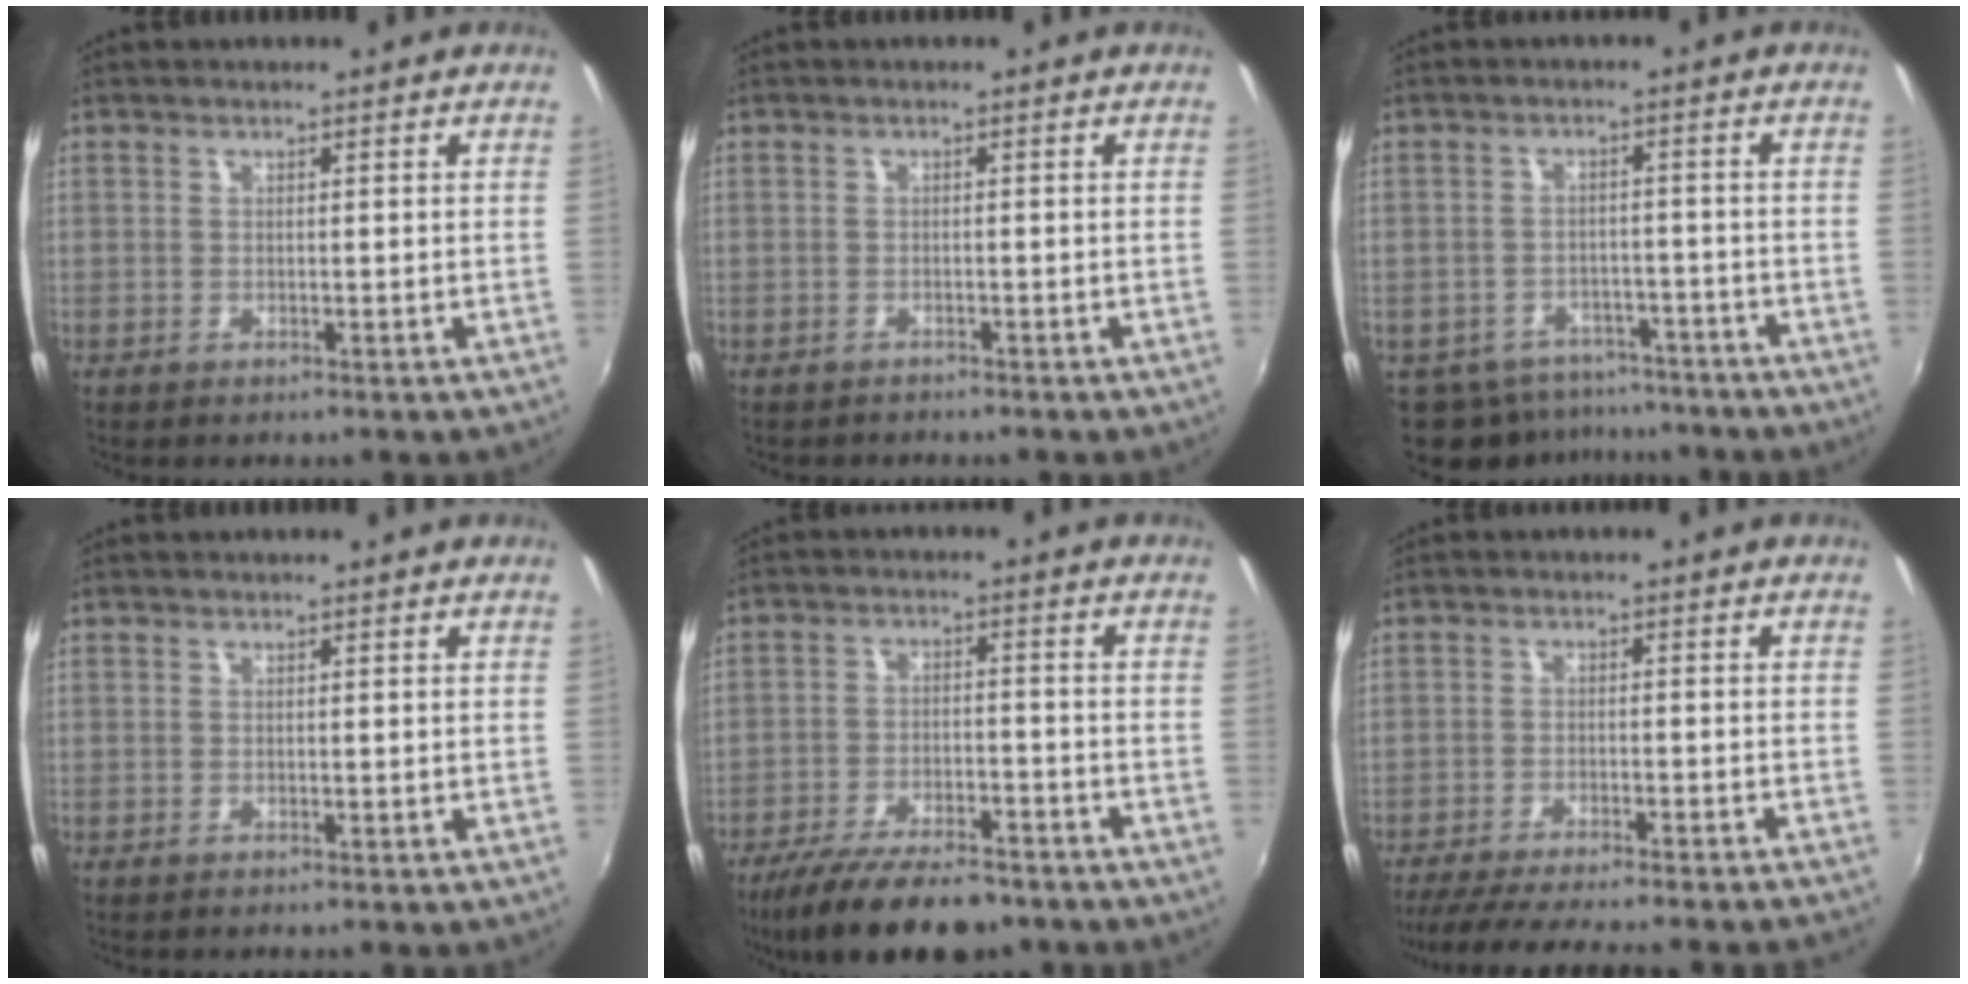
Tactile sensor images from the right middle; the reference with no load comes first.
{"total": 1.2, "force": [-1.1, 0.3, 0.1], "torque": [-0.008, -0.001, -0.016]}
{"total": 11.1, "force": [-8.7, 6.2, 3.3], "torque": [-0.086, -0.003, -0.112]}
{"total": 0.0}
{"total": 15.2, "force": [-12.1, 4.6, 8.0], "torque": [-0.167, -0.027, -0.193]}
{"total": 15.2, "force": [-13.5, 0.1, 7.0], "torque": [-0.140, -0.022, -0.200]}